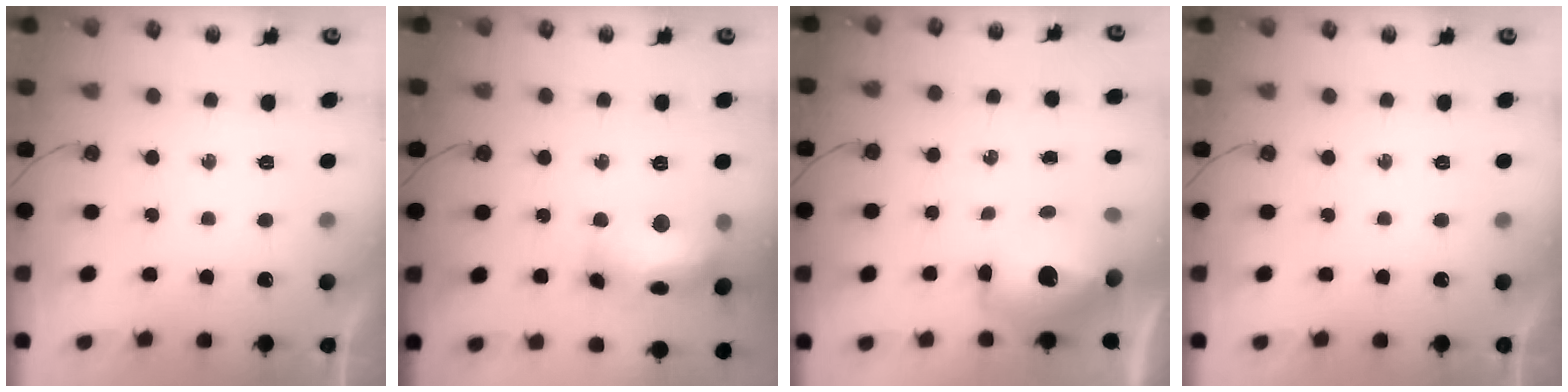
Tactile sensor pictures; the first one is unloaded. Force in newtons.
{"total": 17.7, "press": 17.6, "slide": 1.4}
{"total": 16.5, "press": 16.4, "slide": 1.6}
{"total": 0.0}